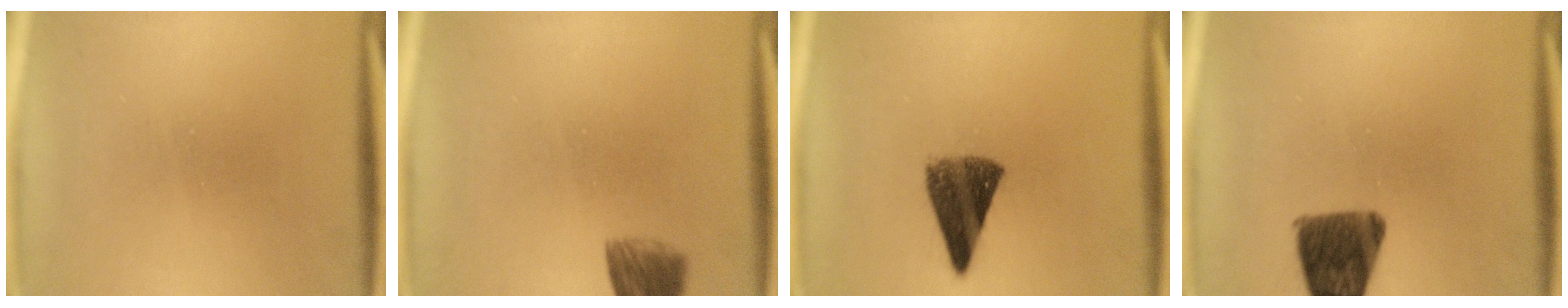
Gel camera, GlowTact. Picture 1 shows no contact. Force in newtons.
{"total": 4.8}
{"total": 8.4}
{"total": 10.6}